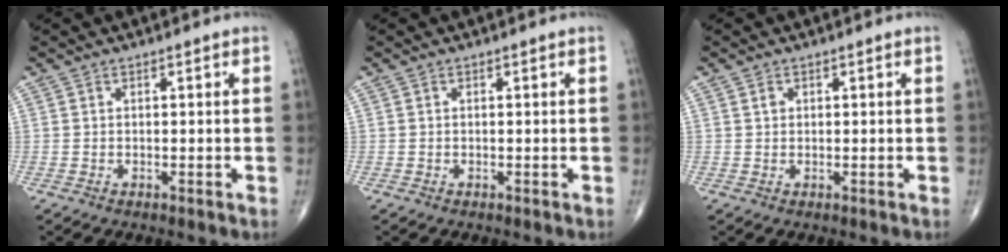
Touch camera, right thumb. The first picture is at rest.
{"total": 0.0}
{"total": 1.0, "force": [0.4, 0.8, 0.4], "torque": [-0.004, 0.000, 0.007]}